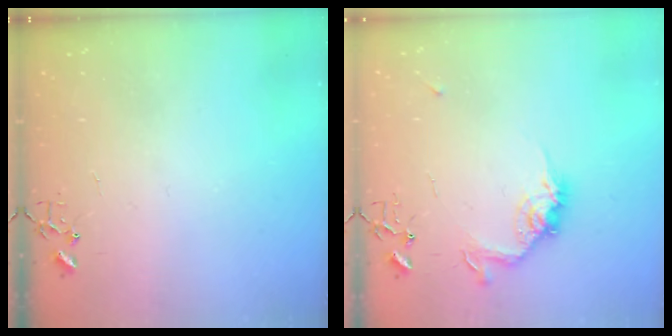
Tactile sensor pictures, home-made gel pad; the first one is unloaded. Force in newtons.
{"total": 10.9, "press": 10.9, "slide": 0.5}